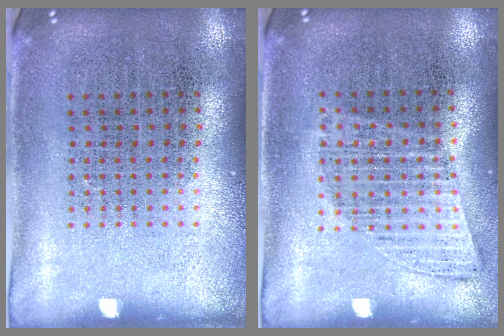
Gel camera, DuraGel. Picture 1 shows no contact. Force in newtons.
{"total": 0.9, "press": 0.9, "slide": 0.3}